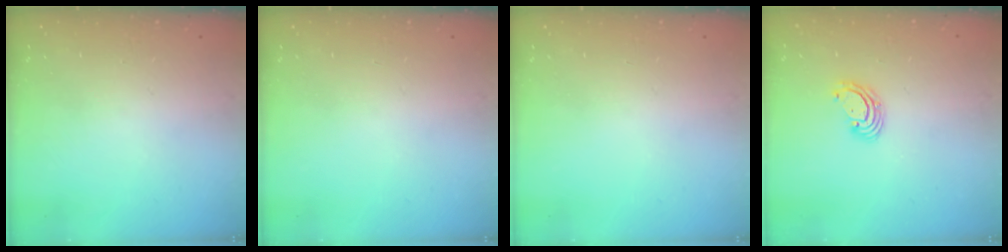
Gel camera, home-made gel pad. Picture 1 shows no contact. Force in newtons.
{"total": 0.0}
{"total": 0.0}
{"total": 3.1, "press": 3.1, "slide": 0.1}